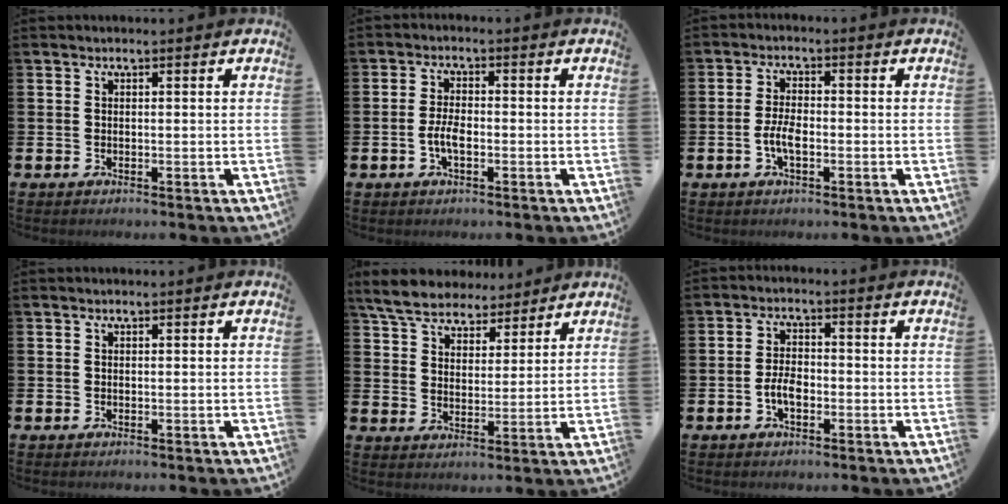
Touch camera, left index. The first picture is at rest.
{"total": 2.9, "force": [-1.2, 1.1, 2.3], "torque": [-0.040, 0.003, -0.023]}
{"total": 3.1, "force": [-1.3, 1.2, 2.6], "torque": [-0.043, 0.002, -0.024]}
{"total": 0.5, "force": [-0.3, -0.2, -0.3], "torque": [0.009, -0.001, -0.006]}
{"total": 6.5, "force": [6.1, 2.0, 1.0], "torque": [-0.052, -0.027, 0.112]}
{"total": 3.1, "force": [-1.4, 1.6, 2.3], "torque": [-0.047, 0.002, -0.030]}